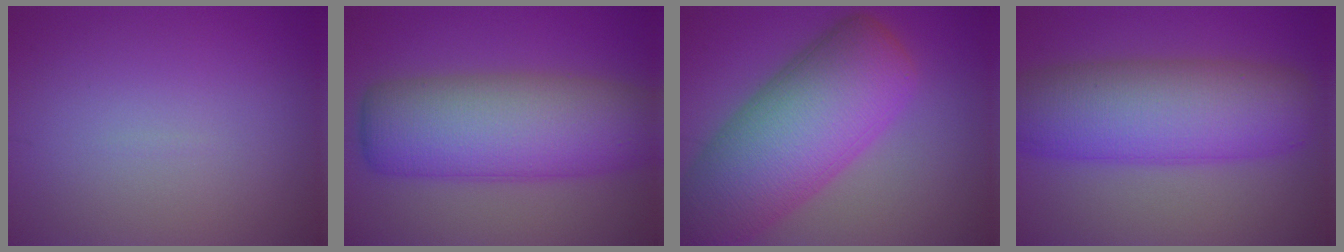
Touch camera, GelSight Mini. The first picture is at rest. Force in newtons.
{"total": 10.9, "press": 10.9, "slide": 0.5}
{"total": 13.0, "press": 12.9, "slide": 0.7}
{"total": 10.4, "press": 10.4, "slide": 0.3}